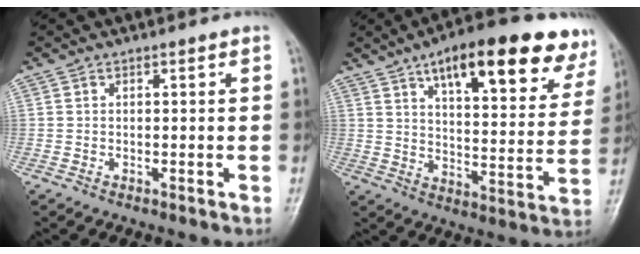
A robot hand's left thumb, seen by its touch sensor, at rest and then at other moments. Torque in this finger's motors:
{"motor_torque": [0.67, 0.69, 1.63, -1.14, 0.16]}